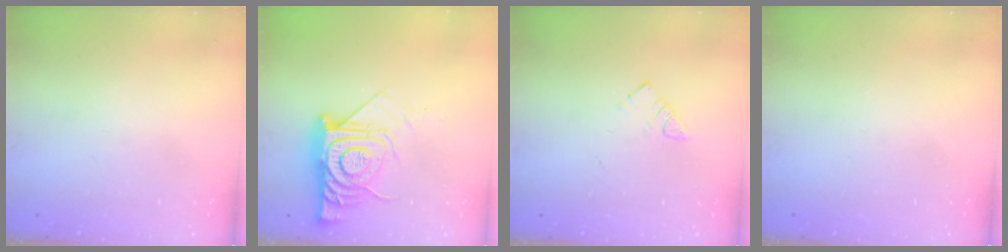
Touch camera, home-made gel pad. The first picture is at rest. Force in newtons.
{"total": 15.3, "press": 15.2, "slide": 1.1}
{"total": 3.9, "press": 3.9, "slide": 0.2}
{"total": 0.0}